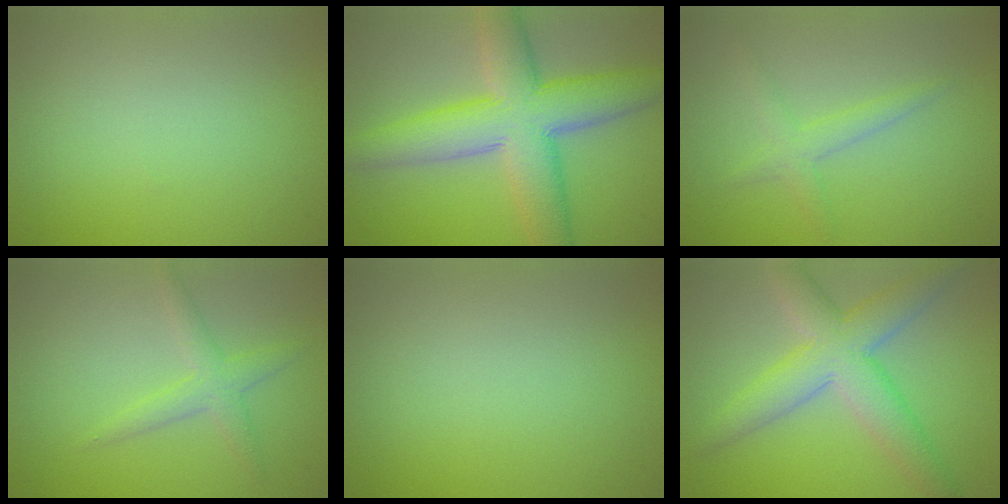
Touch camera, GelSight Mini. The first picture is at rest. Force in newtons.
{"total": 9.6, "press": 9.6, "slide": 0.5}
{"total": 2.0, "press": 1.9, "slide": 0.2}
{"total": 2.2, "press": 2.2, "slide": 0.1}
{"total": 0.0}
{"total": 6.5, "press": 6.5, "slide": 0.3}